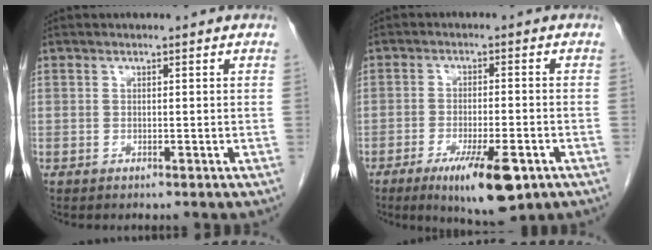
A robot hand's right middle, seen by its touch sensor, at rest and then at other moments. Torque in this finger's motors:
{"motor_torque": [1.10, -1.04, 0.15, 0.08]}